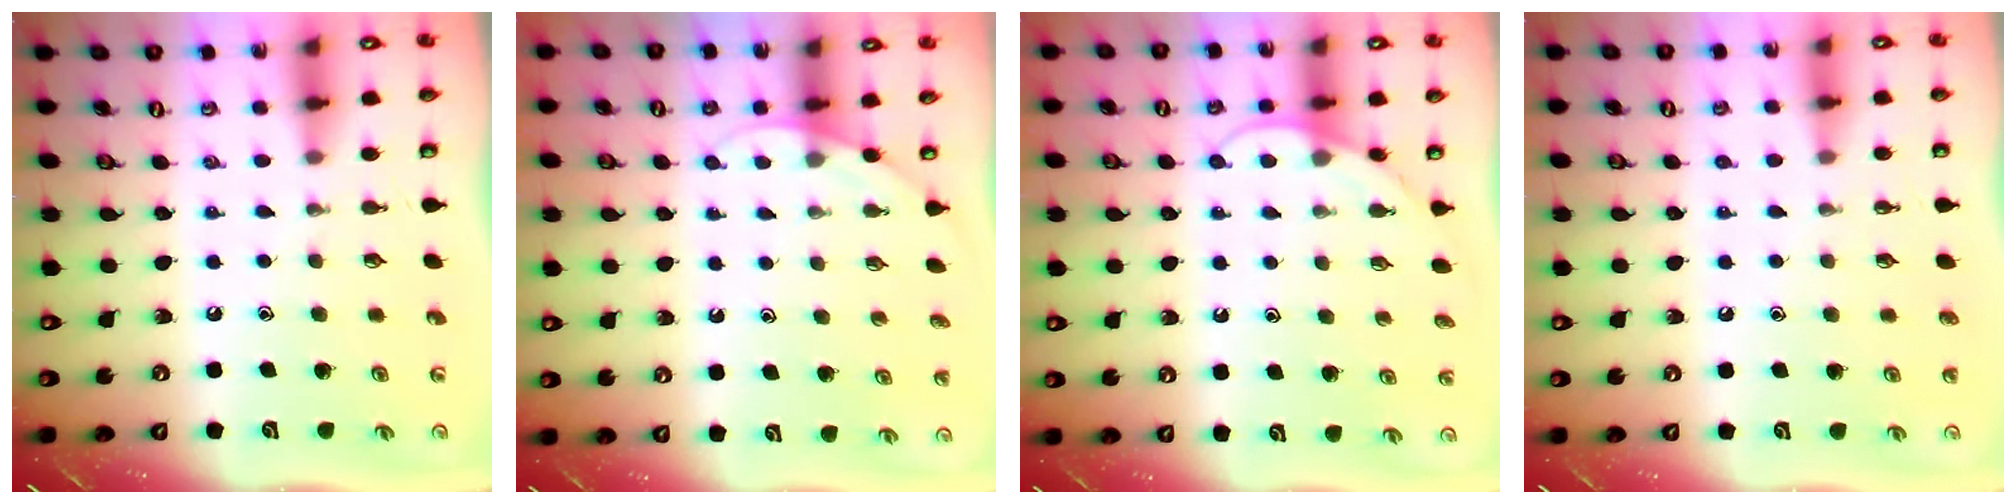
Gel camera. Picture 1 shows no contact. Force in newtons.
{"total": 4.6, "press": 4.5, "slide": 0.4}
{"total": 6.5, "press": 6.5, "slide": 0.5}
{"total": 1.1, "press": 1.1, "slide": 0.3}